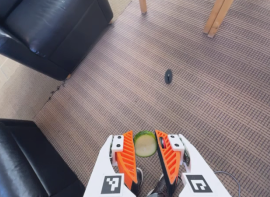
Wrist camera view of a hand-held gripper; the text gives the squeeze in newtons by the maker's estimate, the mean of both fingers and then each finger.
{"total": 10.3, "left": 10.8, "right": 9.8}